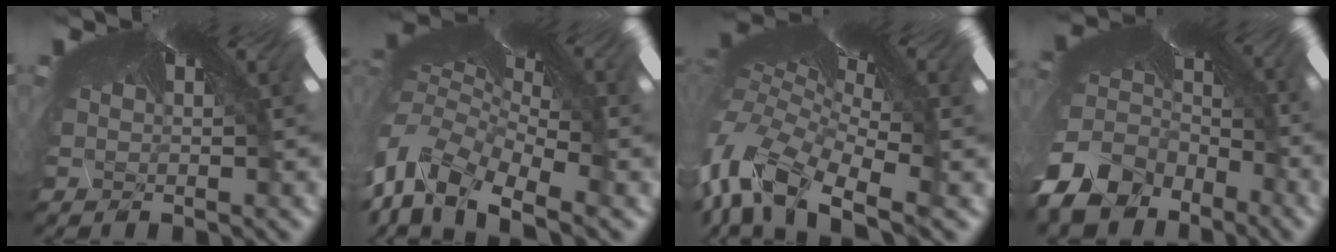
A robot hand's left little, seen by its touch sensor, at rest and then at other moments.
{"total": 10.4, "force": [-10.2, 0.8, 1.8], "torque": [-0.053, -0.074, -0.149]}
{"total": 9.4, "force": [-9.4, -0.3, 1.0], "torque": [-0.063, -0.098, -0.119]}
{"total": 11.5, "force": [-11.2, 2.8, 0.7], "torque": [-0.059, -0.081, -0.176]}